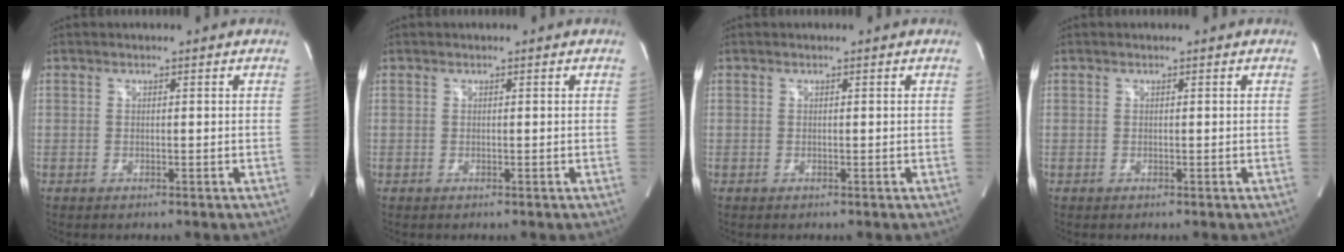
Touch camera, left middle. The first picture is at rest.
{"total": 0.0}
{"total": 0.0}
{"total": 0.0}